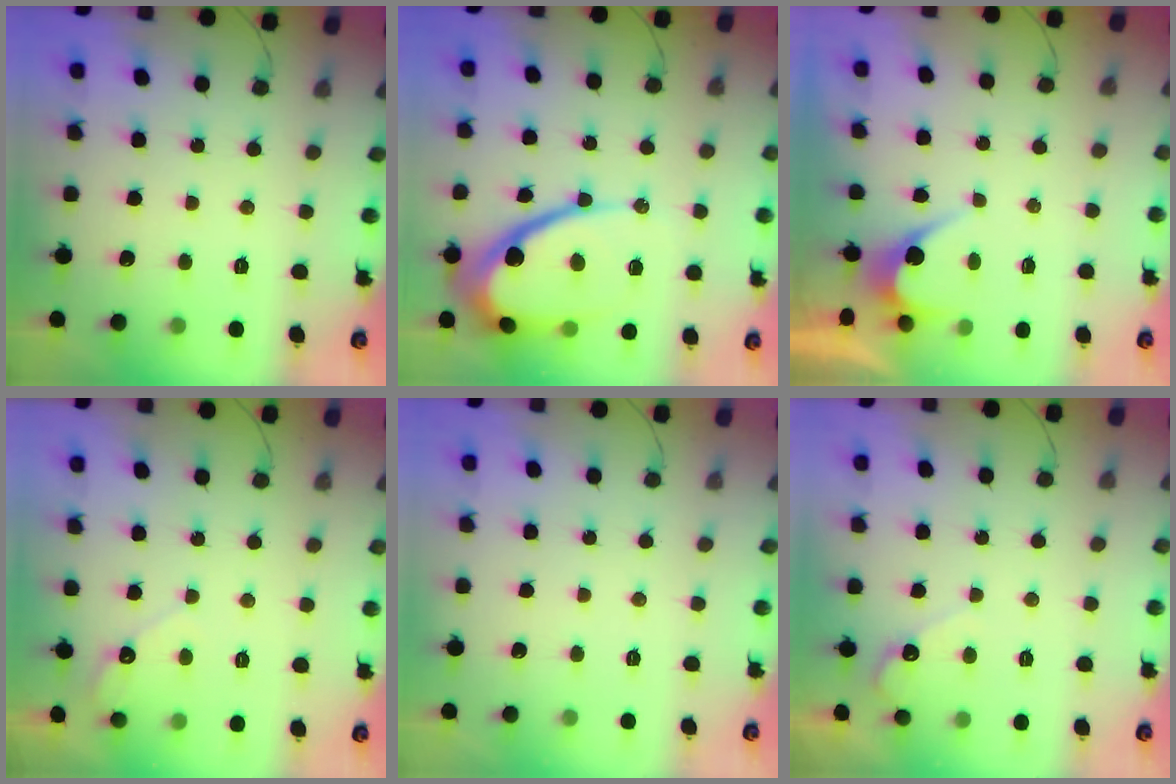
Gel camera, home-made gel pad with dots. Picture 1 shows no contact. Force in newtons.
{"total": 15.4, "press": 15.3, "slide": 1.6}
{"total": 3.7, "press": 3.7, "slide": 0.3}
{"total": 3.5, "press": 3.5, "slide": 0.2}
{"total": 0.0}
{"total": 3.3, "press": 3.3, "slide": 0.1}